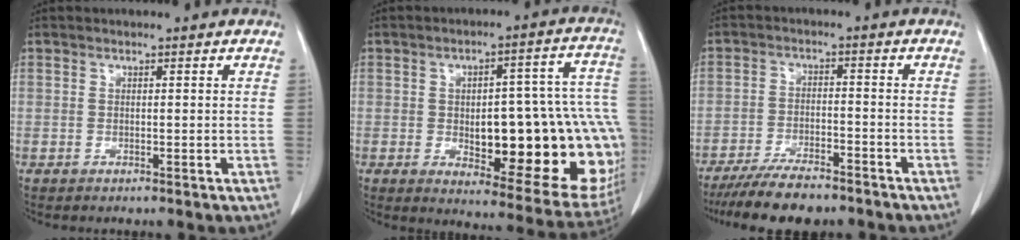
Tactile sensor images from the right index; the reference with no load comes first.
{"total": 25.6, "force": [-3.5, 8.1, 24.0], "torque": [-0.216, 0.034, -0.016]}
{"total": 9.5, "force": [-7.9, 2.5, 4.7], "torque": [-0.077, -0.016, -0.131]}